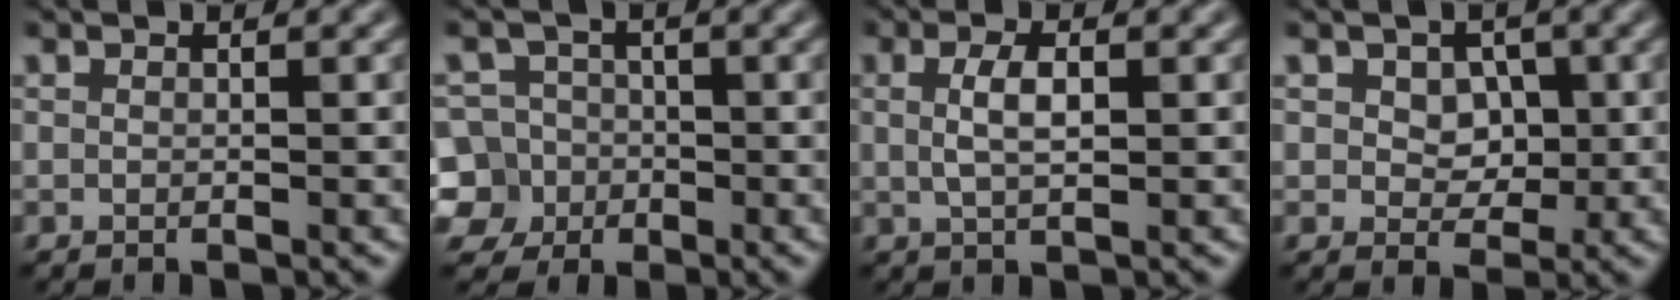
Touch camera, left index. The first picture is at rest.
{"total": 7.7, "force": [-3.0, 6.9, 1.8], "torque": [-0.036, 0.002, -0.082]}
{"total": 2.5, "force": [0.3, 0.8, 2.3], "torque": [-0.048, 0.004, 0.006]}
{"total": 3.1, "force": [0.5, 2.4, 1.9], "torque": [-0.035, -0.002, -0.002]}